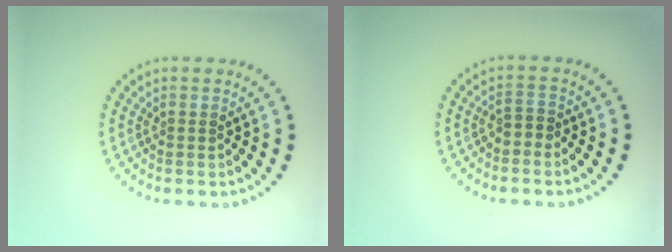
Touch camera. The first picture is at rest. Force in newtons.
{"total": 1.1, "press": 0.9, "slide": 0.6}